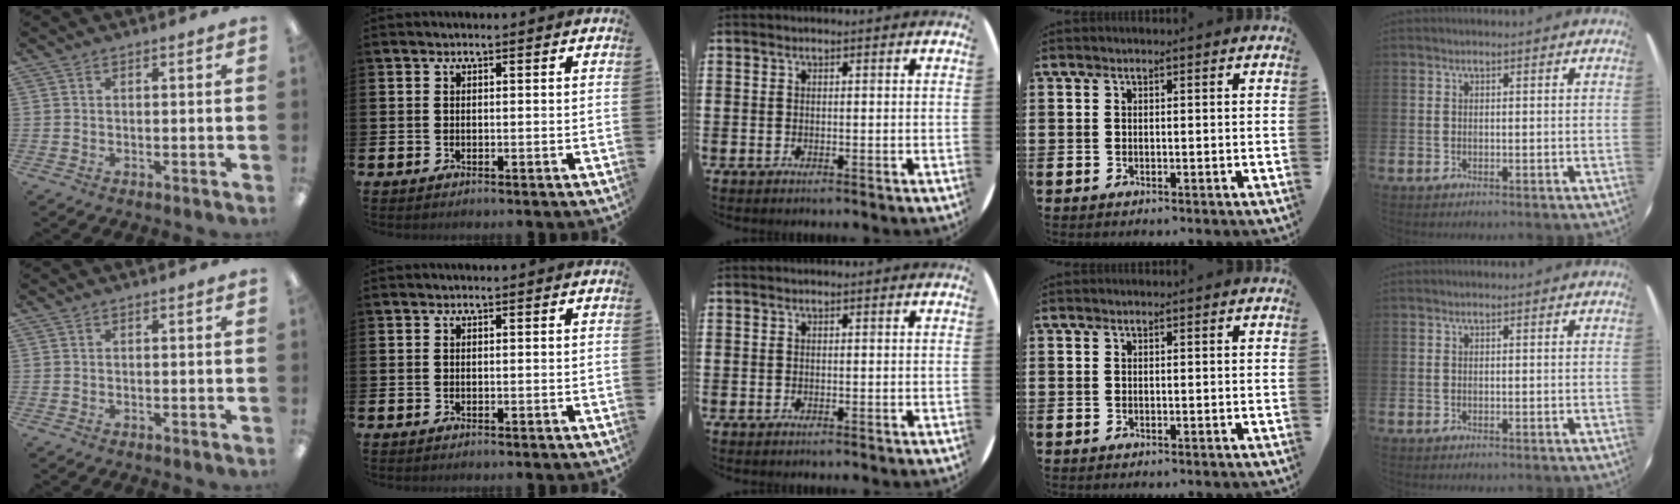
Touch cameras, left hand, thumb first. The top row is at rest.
{}